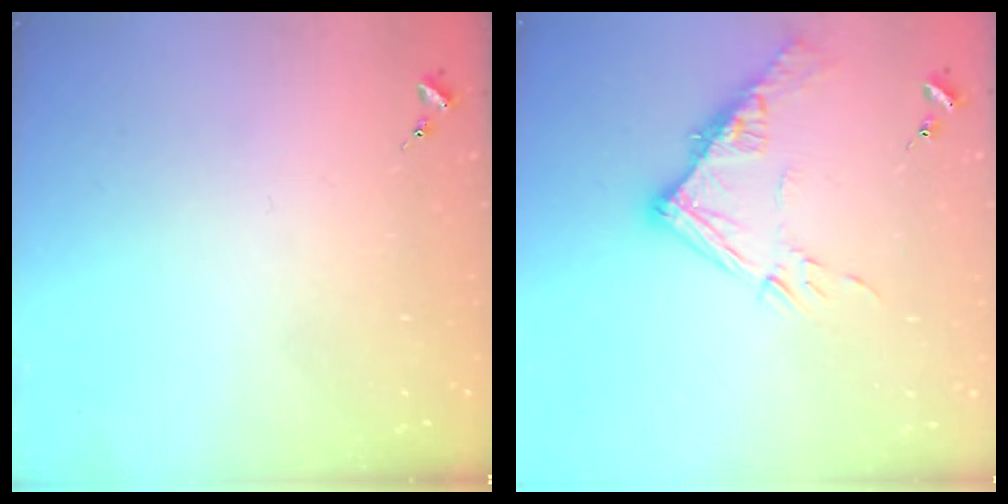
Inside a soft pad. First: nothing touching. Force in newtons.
{"total": 13.2, "press": 13.2, "slide": 1.2}